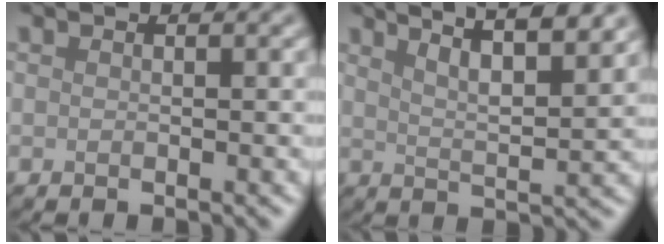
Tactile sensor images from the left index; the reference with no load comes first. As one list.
[{"total": 9.7, "force": [6.8, 2.6, 6.4], "torque": [-0.067, 0.025, 0.064]}]